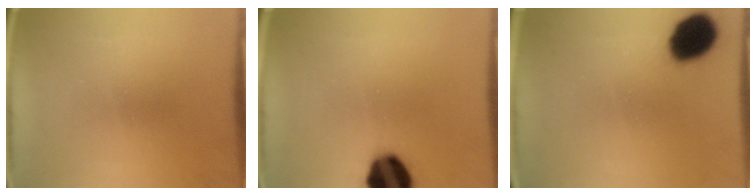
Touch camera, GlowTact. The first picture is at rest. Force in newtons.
{"total": 16.3}
{"total": 13.0}